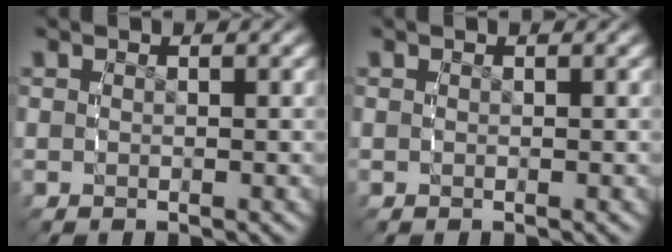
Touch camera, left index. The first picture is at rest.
{"total": 0.0}